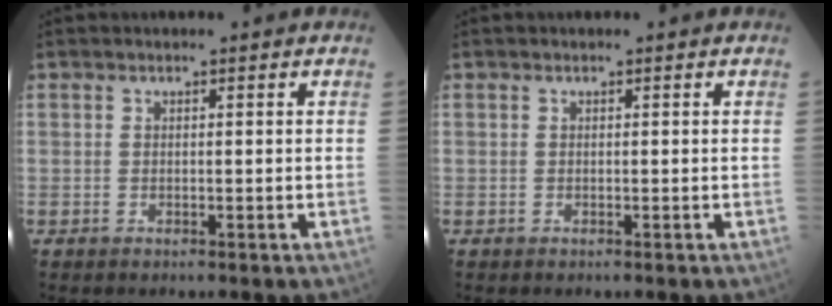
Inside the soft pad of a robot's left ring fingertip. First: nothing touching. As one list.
[{"total": 0.0}]